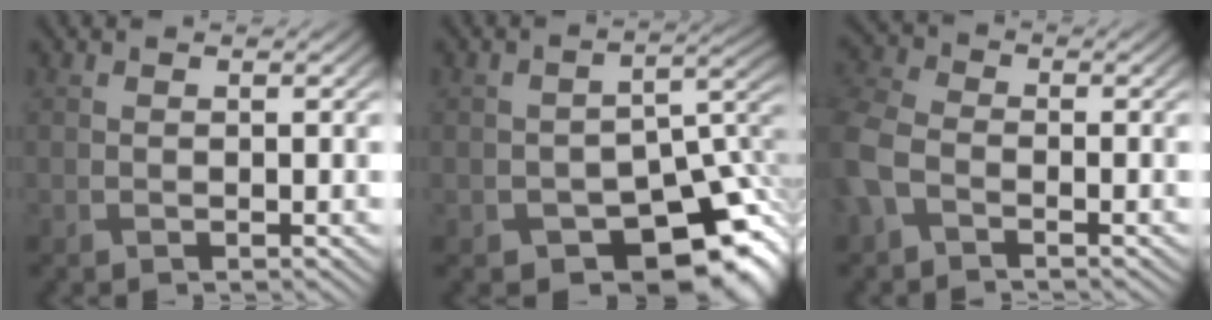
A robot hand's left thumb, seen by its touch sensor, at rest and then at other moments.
{"total": 12.9, "force": [-7.2, 8.1, 7.1], "torque": [-0.086, -0.010, -0.115]}
{"total": 6.0, "force": [-2.7, 4.1, 3.5], "torque": [-0.106, -0.009, -0.068]}